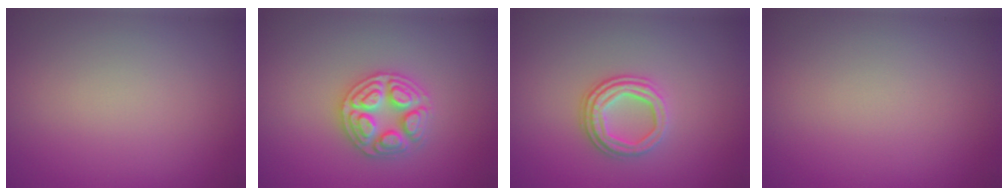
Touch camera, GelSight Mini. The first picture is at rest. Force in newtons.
{"total": 4.4, "press": 4.4, "slide": 0.5}
{"total": 3.1, "press": 2.6, "slide": 1.6}
{"total": 0.0}